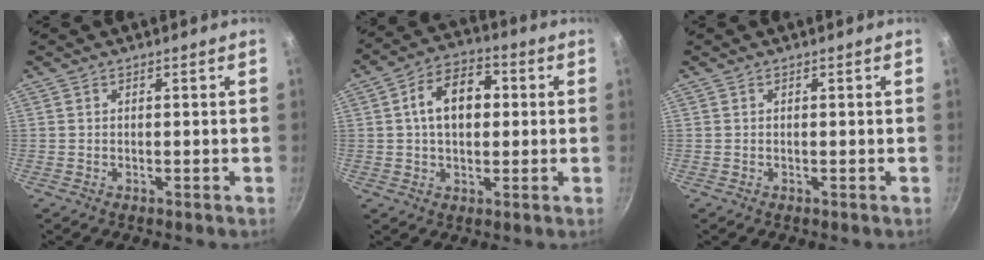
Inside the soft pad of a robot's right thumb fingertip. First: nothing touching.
{"total": 11.2, "force": [1.4, 7.4, 8.3], "torque": [-0.102, 0.023, 0.011]}
{"total": 0.0}